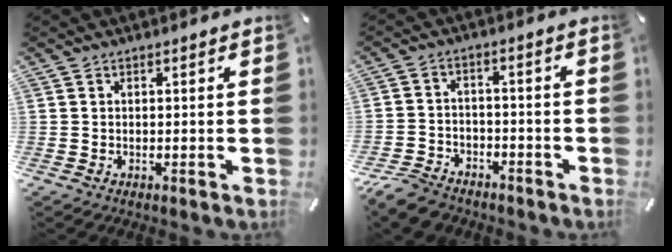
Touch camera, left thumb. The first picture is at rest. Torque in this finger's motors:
{"motor_torque": [-0.18, 0.35, 0.20, 0.25, 0.24]}